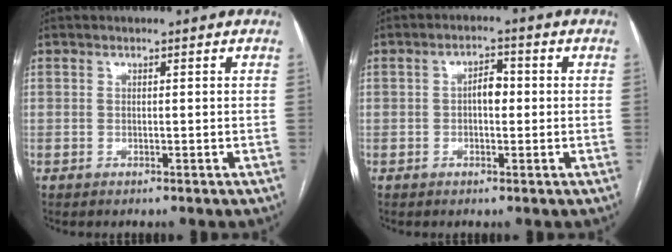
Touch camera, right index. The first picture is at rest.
{"total": 3.3, "force": [-0.1, 1.6, 2.9], "torque": [-0.044, 0.013, -0.002]}